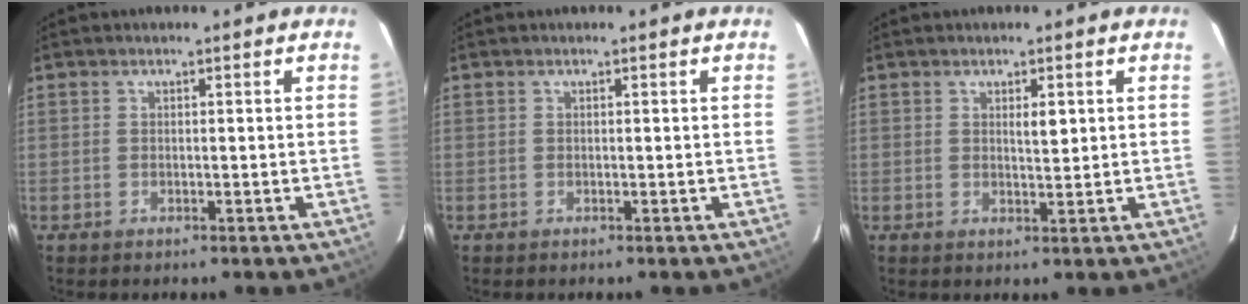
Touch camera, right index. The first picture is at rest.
{"total": 0.0}
{"total": 2.0, "force": [0.8, 0.5, 1.7], "torque": [-0.028, -0.003, 0.013]}